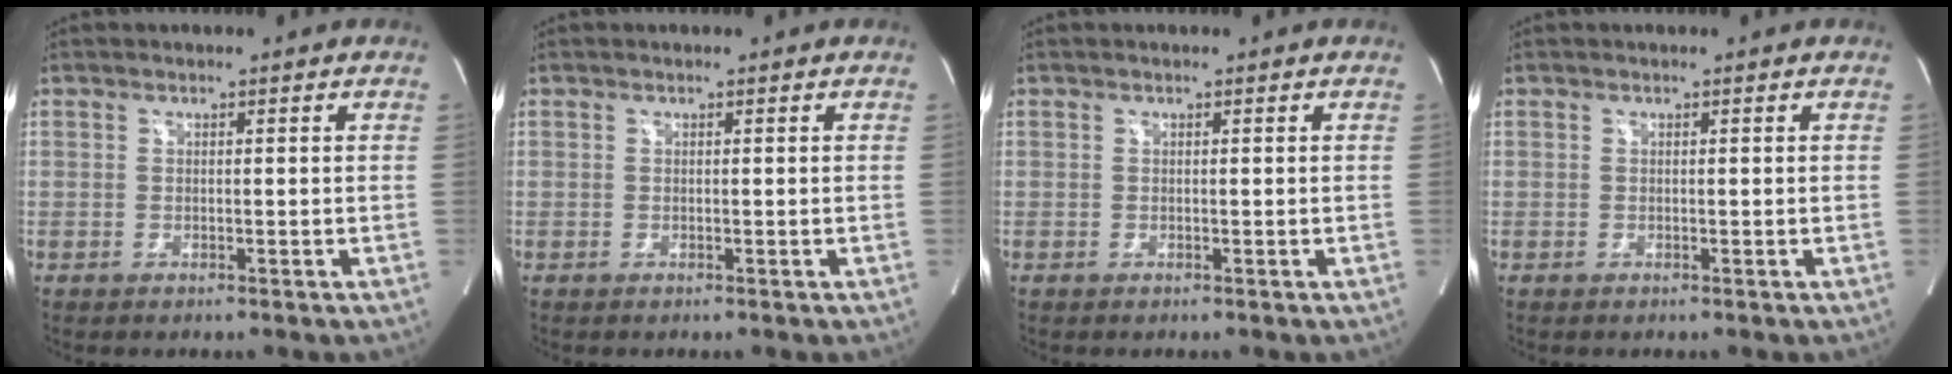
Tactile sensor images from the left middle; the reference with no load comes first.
{"total": 0.0}
{"total": 0.0}
{"total": 0.0}